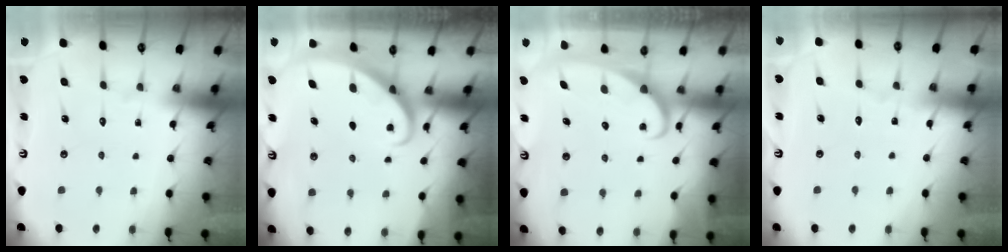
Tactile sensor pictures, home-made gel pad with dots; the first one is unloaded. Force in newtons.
{"total": 2.7, "press": 2.7, "slide": 0.2}
{"total": 2.4, "press": 2.4, "slide": 0.4}
{"total": 2.8, "press": 2.8, "slide": 0.3}